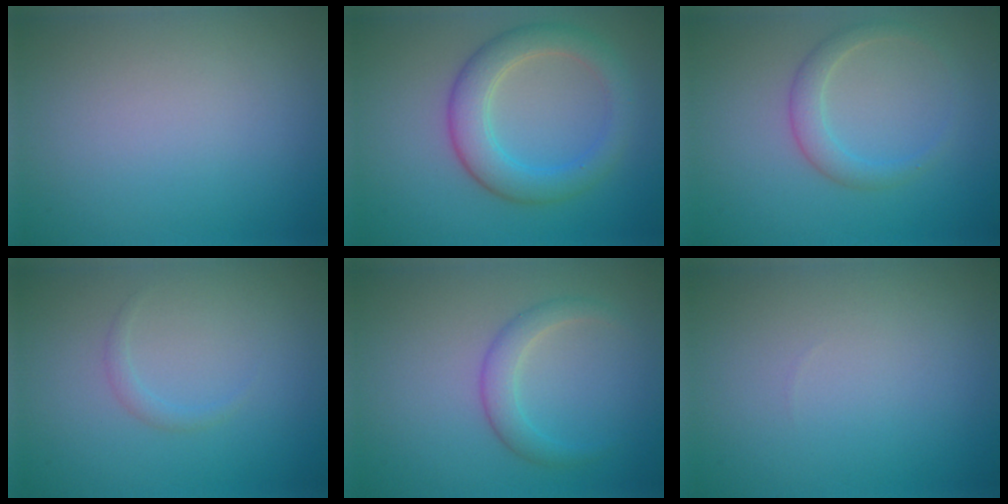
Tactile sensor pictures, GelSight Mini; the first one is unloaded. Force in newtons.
{"total": 4.7, "press": 4.7, "slide": 0.1}
{"total": 2.2, "press": 2.2, "slide": 0.1}
{"total": 0.8, "press": 0.8, "slide": 0.1}
{"total": 2.3, "press": 2.3, "slide": 0.1}
{"total": 0.0}